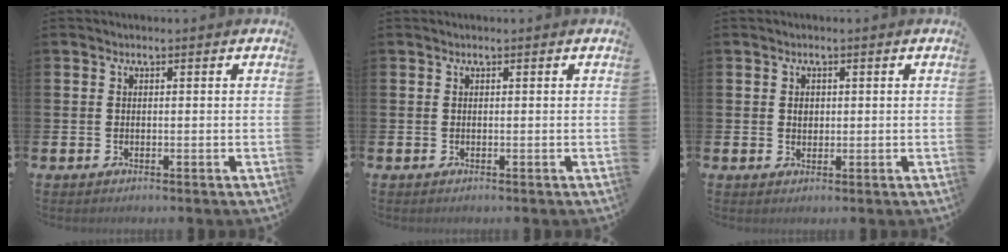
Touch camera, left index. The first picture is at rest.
{"total": 0.0}
{"total": 1.3, "force": [0.5, 1.1, 0.5], "torque": [0.012, -0.003, 0.004]}